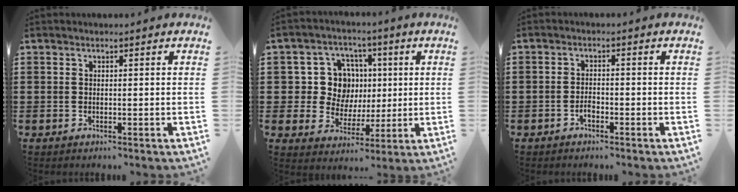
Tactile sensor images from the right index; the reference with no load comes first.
{"total": 9.6, "force": [1.2, 8.6, 3.9], "torque": [-0.097, 0.017, 0.027]}
{"total": 1.6, "force": [-1.0, 0.9, 0.9], "torque": [-0.021, -0.001, -0.020]}